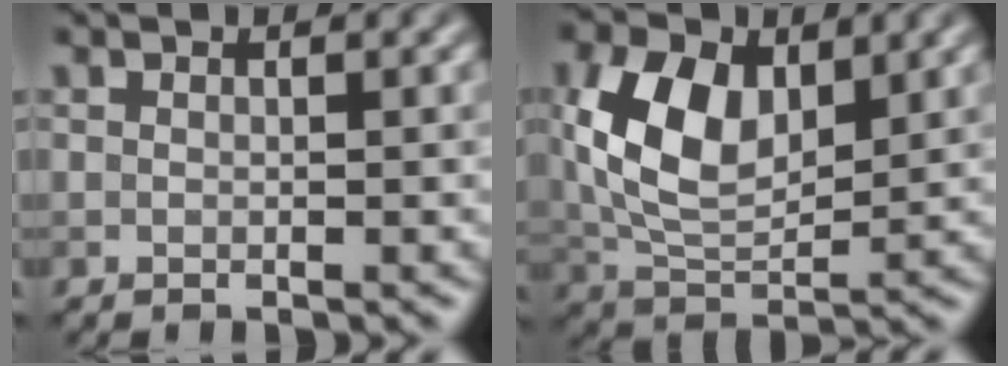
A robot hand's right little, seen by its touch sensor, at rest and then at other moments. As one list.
[{"total": 8.2, "force": [2.1, 5.0, 6.2], "torque": [-0.137, 0.003, 0.040]}]